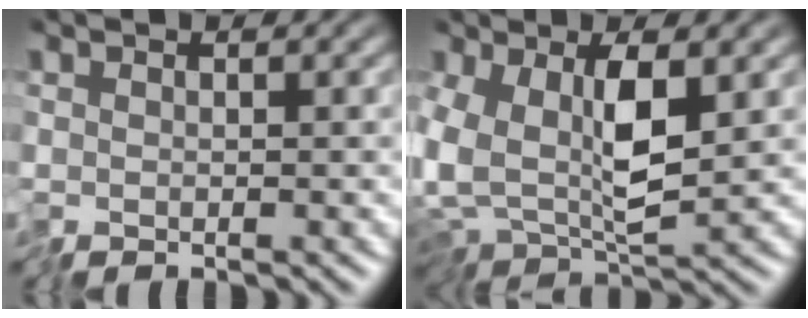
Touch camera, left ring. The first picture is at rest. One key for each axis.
{"total": 7.5, "fx": 0.6, "fy": 3.8, "fz": 6.5, "tx": -0.138, "ty": -0.007, "tz": 0.009}